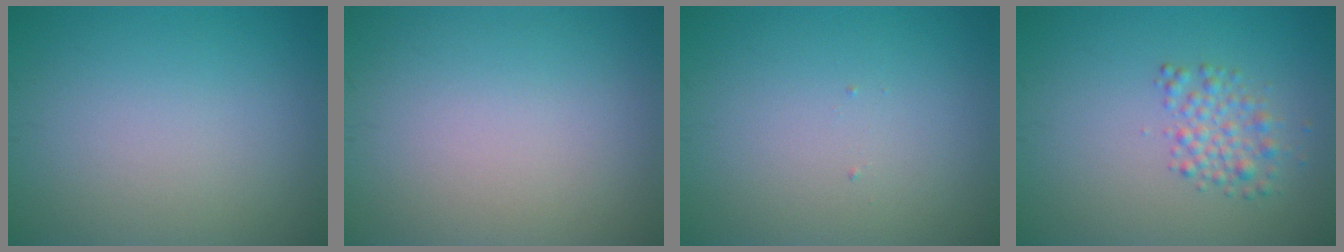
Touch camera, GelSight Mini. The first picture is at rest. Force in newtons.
{"total": 0.0}
{"total": 0.0}
{"total": 2.3, "press": 2.3, "slide": 0.0}